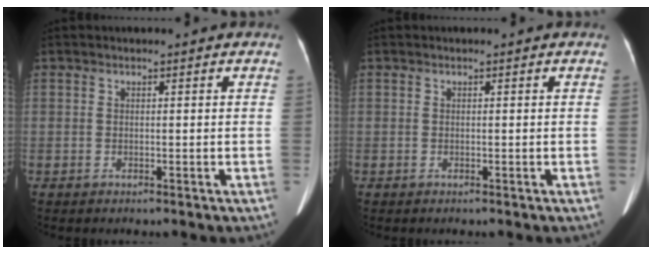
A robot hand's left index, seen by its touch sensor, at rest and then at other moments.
{"total": 0.0}